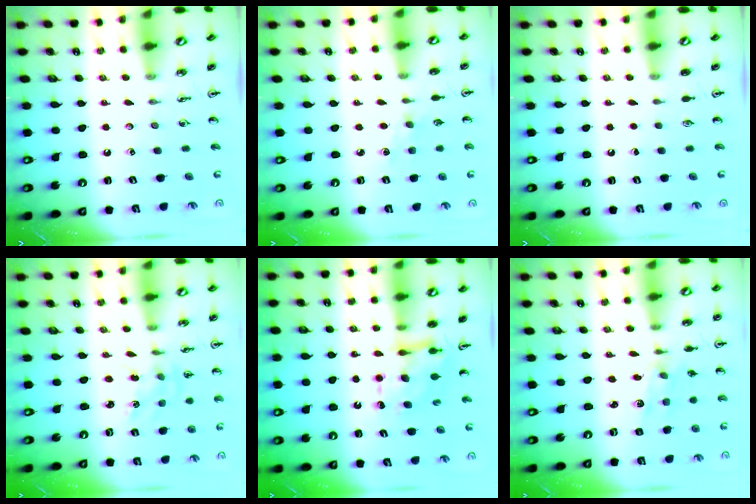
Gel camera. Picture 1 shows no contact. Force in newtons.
{"total": 2.7, "press": 2.7, "slide": 0.4}
{"total": 0.0}
{"total": 1.7, "press": 1.7, "slide": 0.3}
{"total": 6.9, "press": 6.9, "slide": 0.3}
{"total": 1.8, "press": 1.8, "slide": 0.3}